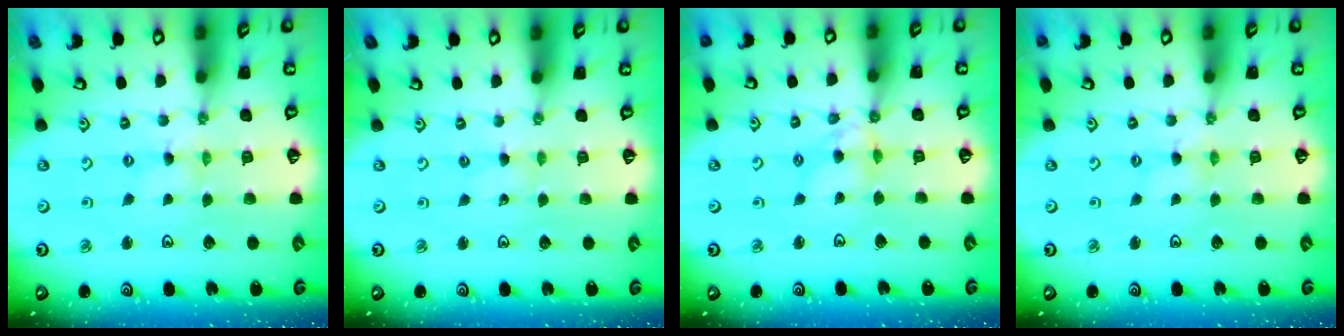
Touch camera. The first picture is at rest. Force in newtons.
{"total": 0.6, "press": 0.6, "slide": 0.1}
{"total": 6.7, "press": 6.7, "slide": 0.6}
{"total": 0.6, "press": 0.6, "slide": 0.1}